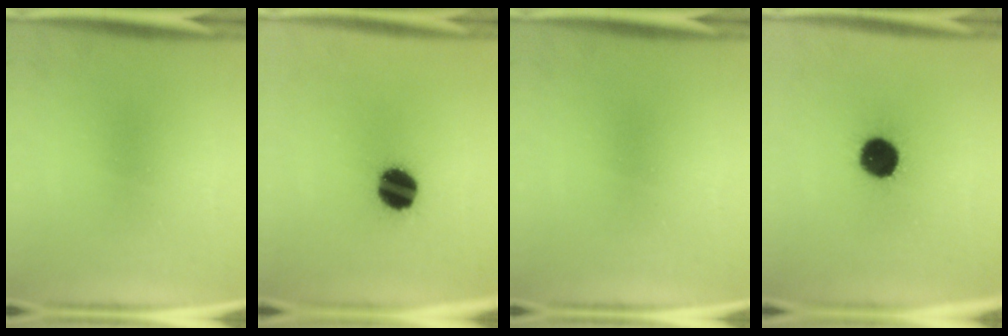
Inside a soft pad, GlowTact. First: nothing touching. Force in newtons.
{"total": 11.7}
{"total": 0.0}
{"total": 12.5}